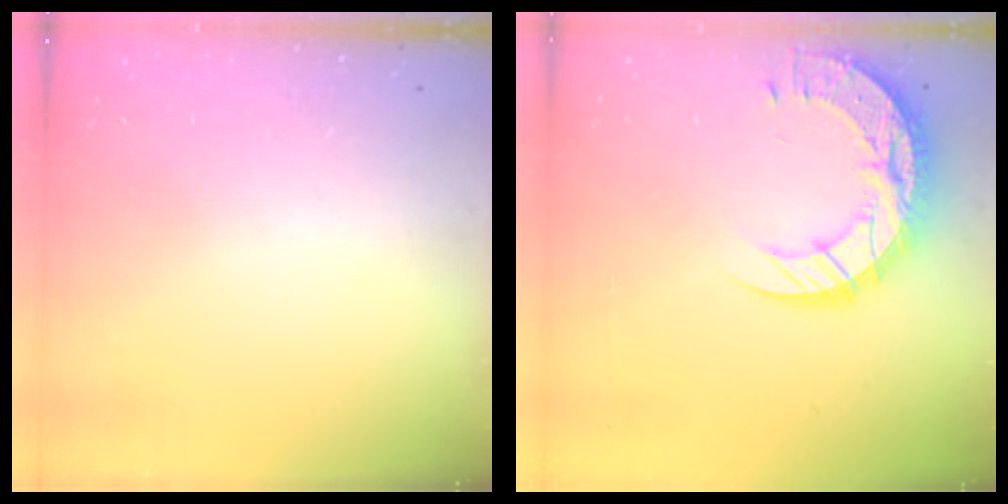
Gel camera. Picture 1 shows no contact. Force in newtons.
{"total": 18.1, "press": 18.0, "slide": 1.4}